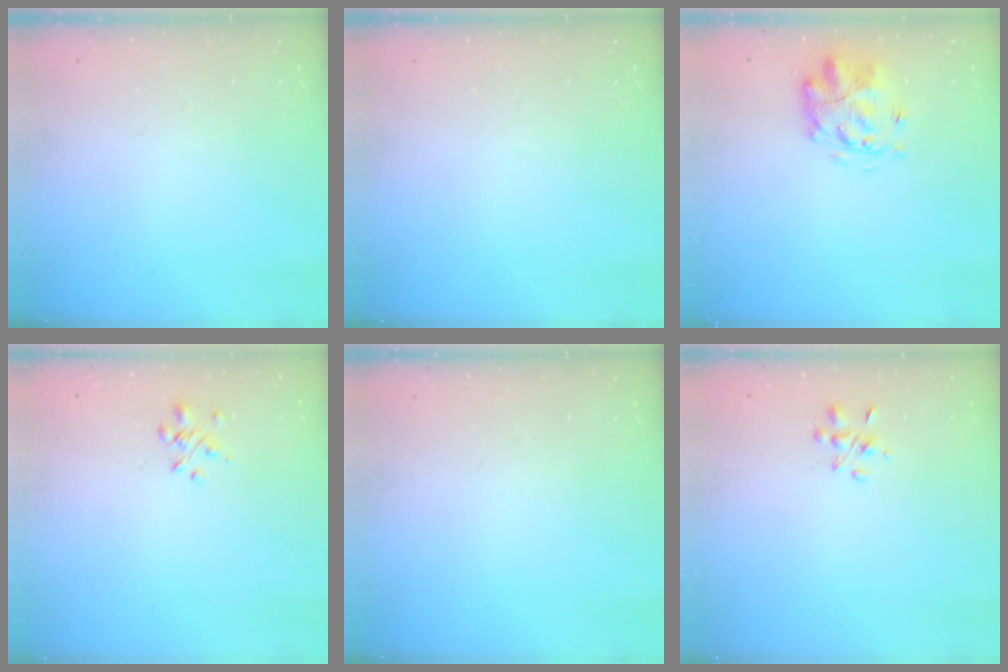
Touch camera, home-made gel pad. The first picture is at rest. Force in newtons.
{"total": 0.0}
{"total": 3.5, "press": 3.3, "slide": 1.1}
{"total": 1.9, "press": 1.8, "slide": 0.6}
{"total": 0.0}
{"total": 3.4, "press": 3.3, "slide": 0.9}